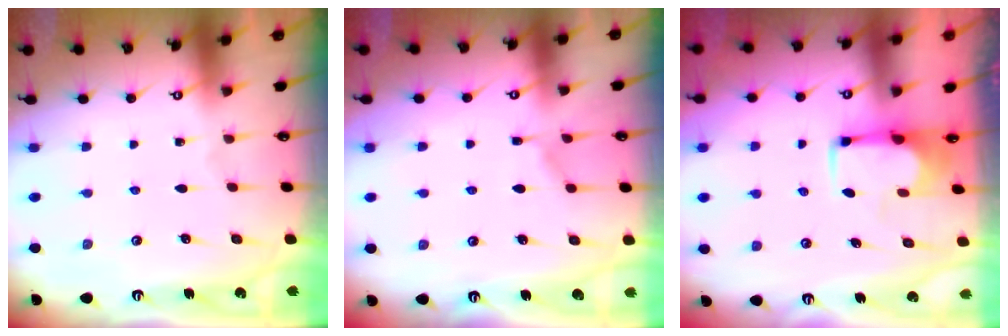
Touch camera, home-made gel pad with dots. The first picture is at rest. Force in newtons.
{"total": 4.9, "press": 4.8, "slide": 0.6}
{"total": 1.8, "press": 1.6, "slide": 0.8}